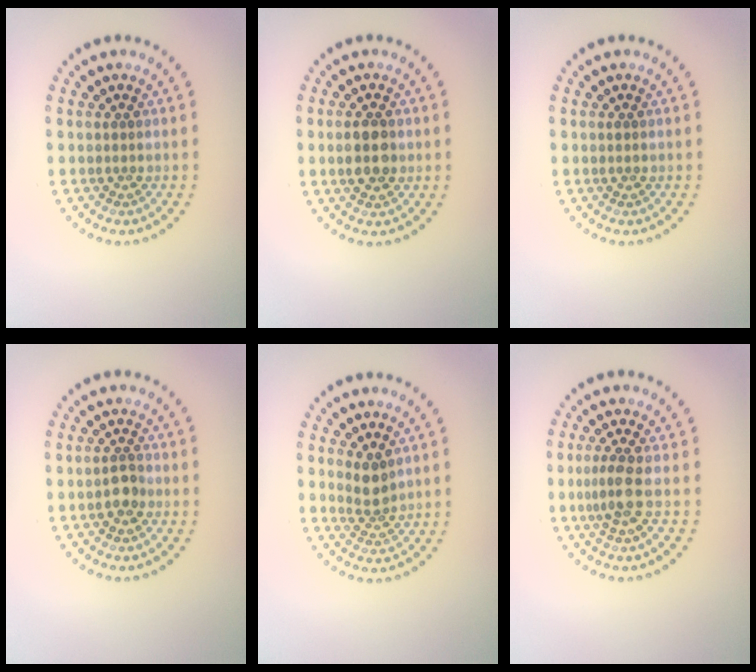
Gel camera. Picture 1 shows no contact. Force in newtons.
{"total": 3.2, "press": 3.2, "slide": 0.1}
{"total": 0.7, "press": 0.7, "slide": 0.0}
{"total": 1.6, "press": 1.6, "slide": 0.4}
{"total": 2.2, "press": 1.8, "slide": 1.4}
{"total": 2.3, "press": 1.9, "slide": 1.4}